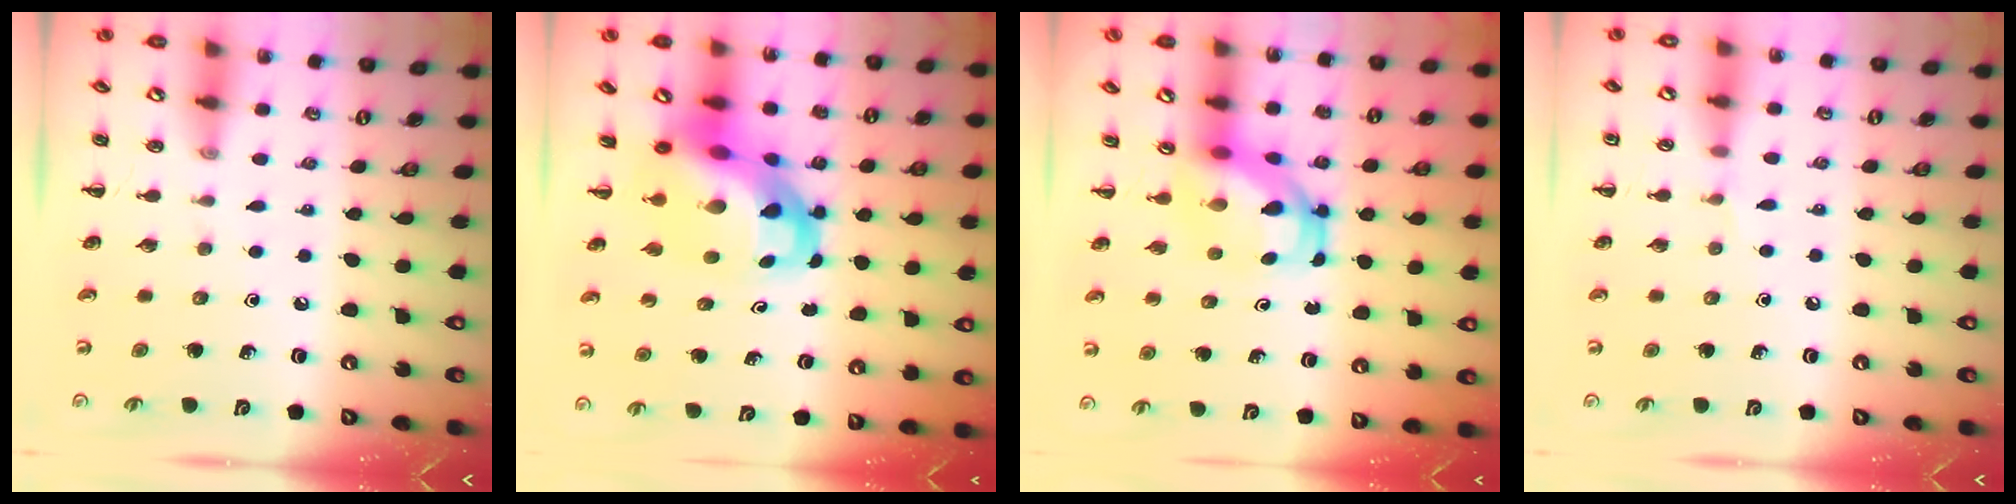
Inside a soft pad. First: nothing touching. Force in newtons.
{"total": 9.8, "press": 9.4, "slide": 2.6}
{"total": 5.8, "press": 5.7, "slide": 1.1}
{"total": 3.8, "press": 3.6, "slide": 1.2}